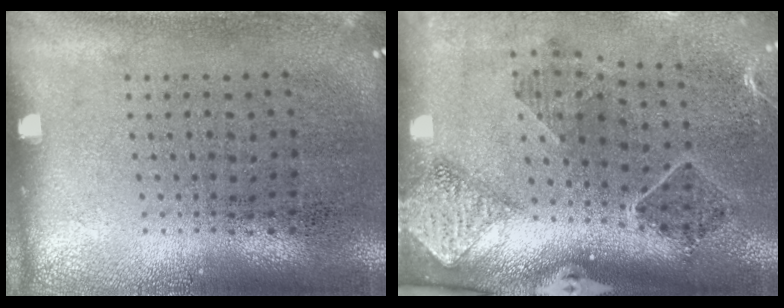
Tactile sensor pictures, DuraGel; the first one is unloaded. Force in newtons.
{"total": 1.7, "press": 1.6, "slide": 0.4}